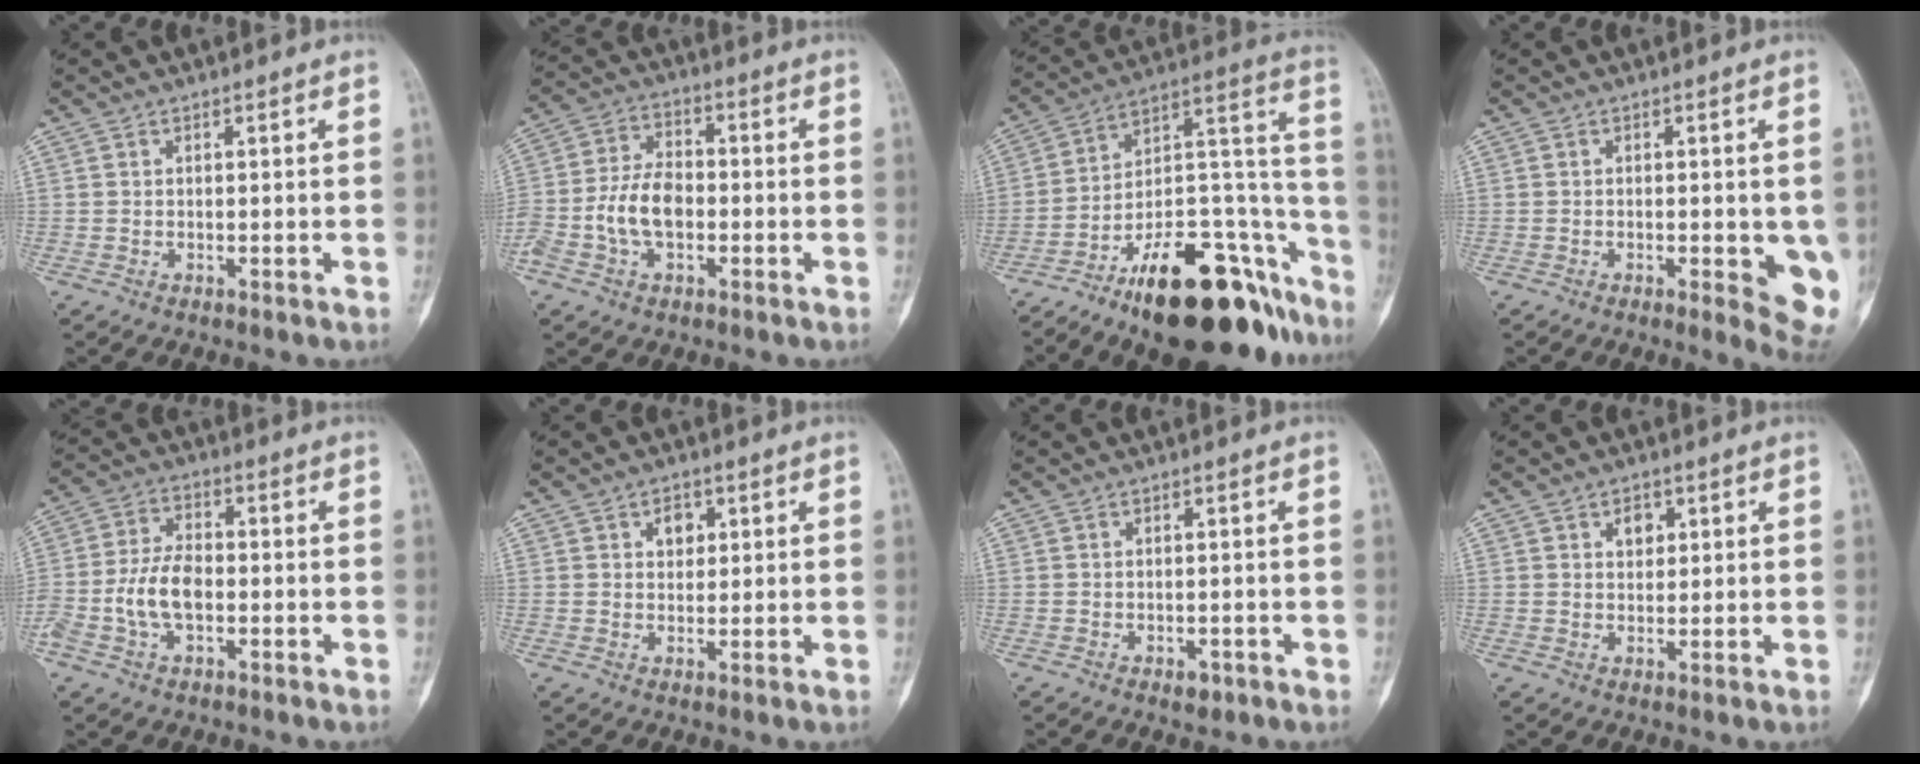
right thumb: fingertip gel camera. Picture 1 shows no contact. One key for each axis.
{"total": 10.0, "fx": -2.5, "fy": 6.4, "fz": 7.3, "tx": -0.138, "ty": 0.030, "tz": -0.053}
{"total": 29.8, "fx": -18.5, "fy": 11.5, "fz": 20.3, "tx": -0.196, "ty": 0.109, "tz": -0.286}
{"total": 8.3, "fx": -1.7, "fy": 2.9, "fz": 7.6, "tx": -0.074, "ty": -0.013, "tz": -0.016}
{"total": 9.2, "fx": -2.3, "fy": 5.6, "fz": 6.9, "tx": -0.135, "ty": 0.025, "tz": -0.049}
{"total": 3.4, "fx": 1.2, "fy": 2.6, "fz": 1.8, "tx": -0.002, "ty": -0.003, "tz": 0.016}
{"total": 2.0, "fx": -1.1, "fy": 1.3, "fz": 1.1, "tx": -0.005, "ty": 0.008, "tz": -0.009}
{"total": 3.0, "fx": 1.2, "fy": 2.3, "fz": 1.6, "tx": -0.002, "ty": -0.003, "tz": 0.017}